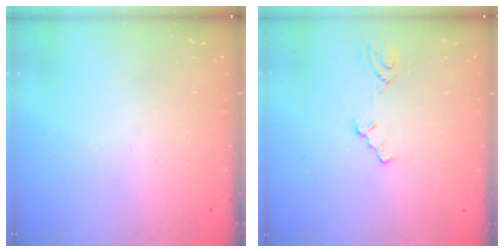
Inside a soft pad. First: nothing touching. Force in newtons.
{"total": 1.9, "press": 1.9, "slide": 0.3}